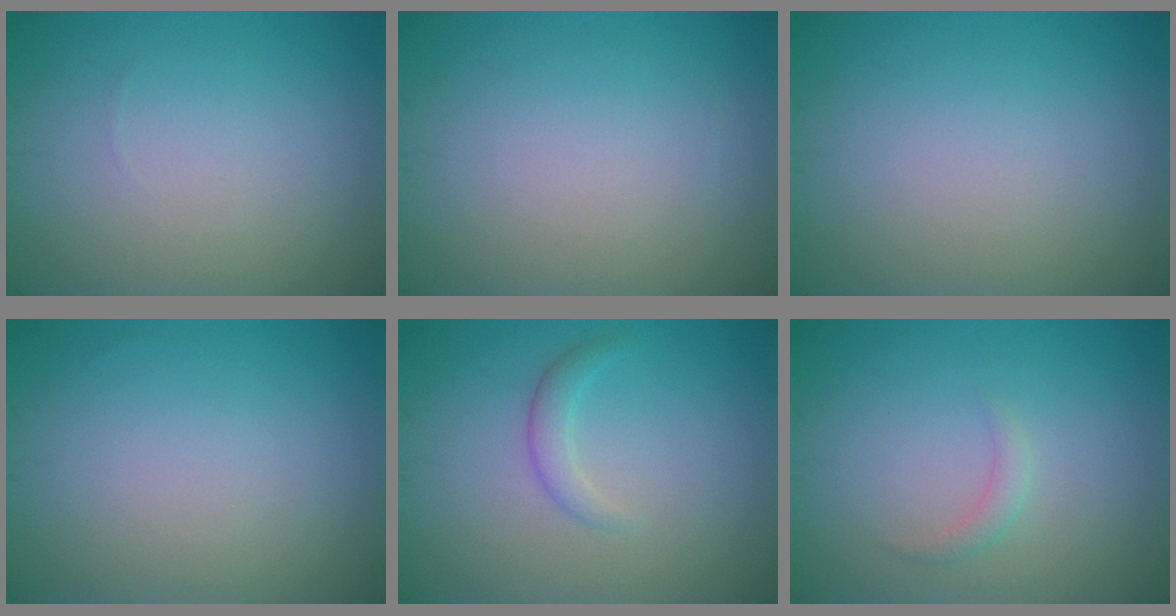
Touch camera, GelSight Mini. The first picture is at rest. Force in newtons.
{"total": 0.0}
{"total": 0.0}
{"total": 0.0}
{"total": 1.6, "press": 1.6, "slide": 0.1}
{"total": 1.1, "press": 1.1, "slide": 0.1}